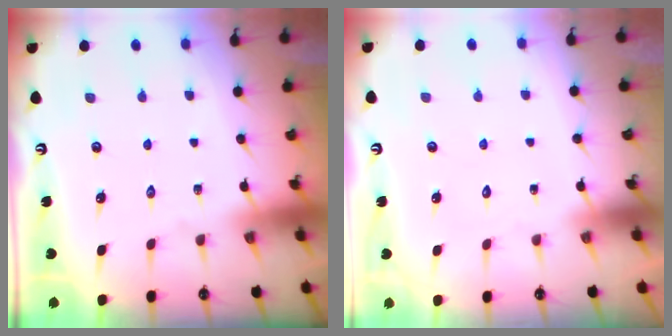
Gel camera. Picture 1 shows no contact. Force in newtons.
{"total": 1.6, "press": 1.6, "slide": 0.0}